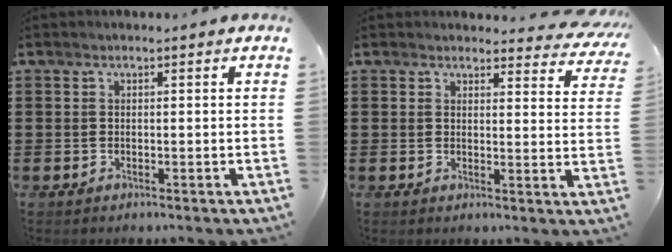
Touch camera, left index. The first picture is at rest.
{"total": 3.5, "force": [3.3, 0.7, 1.1], "torque": [-0.017, -0.018, 0.058]}